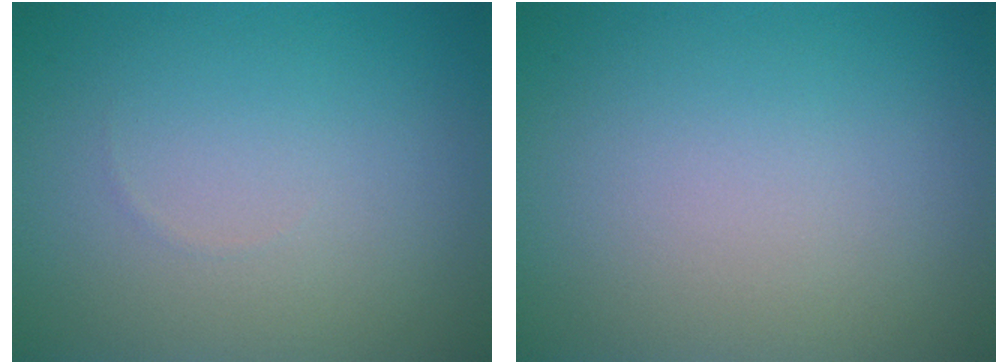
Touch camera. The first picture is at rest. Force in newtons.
{"total": 0.0}